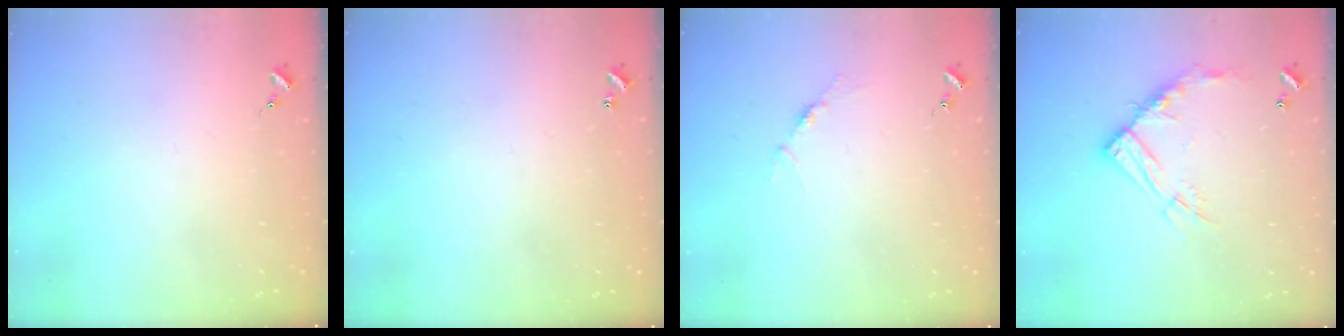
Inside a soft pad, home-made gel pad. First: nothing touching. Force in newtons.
{"total": 0.9, "press": 0.9, "slide": 0.2}
{"total": 3.5, "press": 3.5, "slide": 0.4}
{"total": 12.7, "press": 12.7, "slide": 1.1}